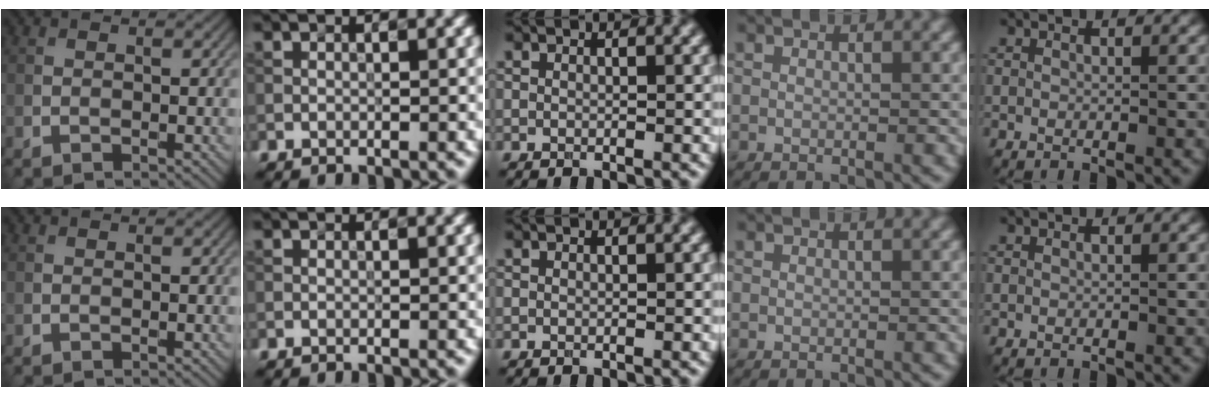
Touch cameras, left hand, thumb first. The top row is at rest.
{}